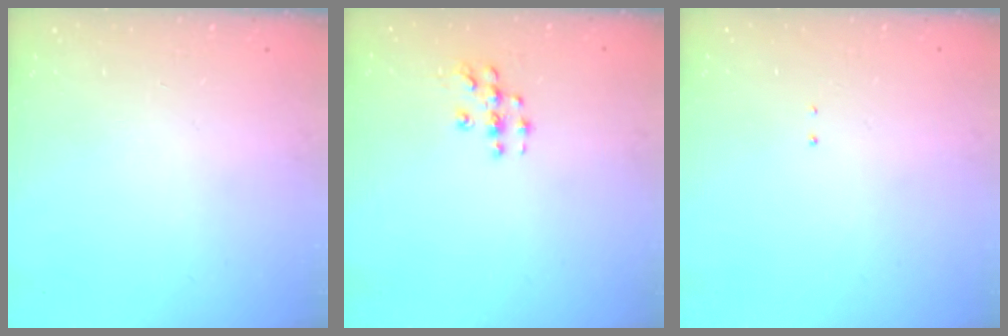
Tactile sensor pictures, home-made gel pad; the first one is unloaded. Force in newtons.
{"total": 5.4, "press": 5.4, "slide": 0.5}
{"total": 1.3, "press": 1.2, "slide": 0.6}